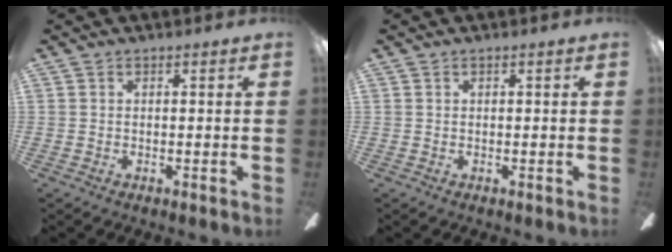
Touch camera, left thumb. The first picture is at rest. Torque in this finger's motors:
{"motor_torque": [-0.01, 0.04, -0.05, 0.05, 0.00]}